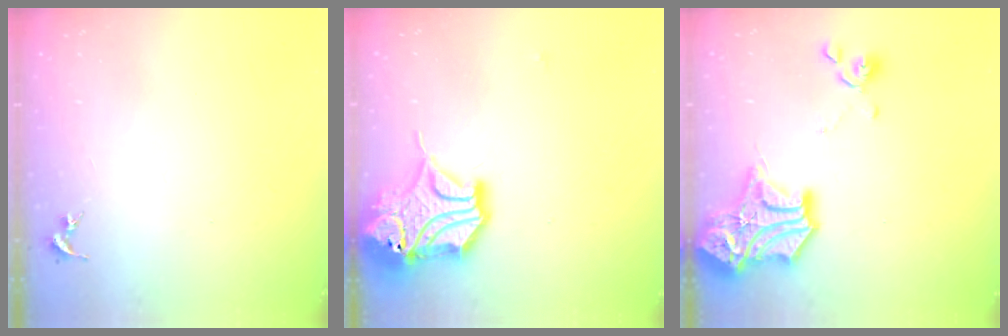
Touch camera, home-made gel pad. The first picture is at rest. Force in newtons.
{"total": 16.6, "press": 16.5, "slide": 2.1}
{"total": 19.5, "press": 19.4, "slide": 2.1}